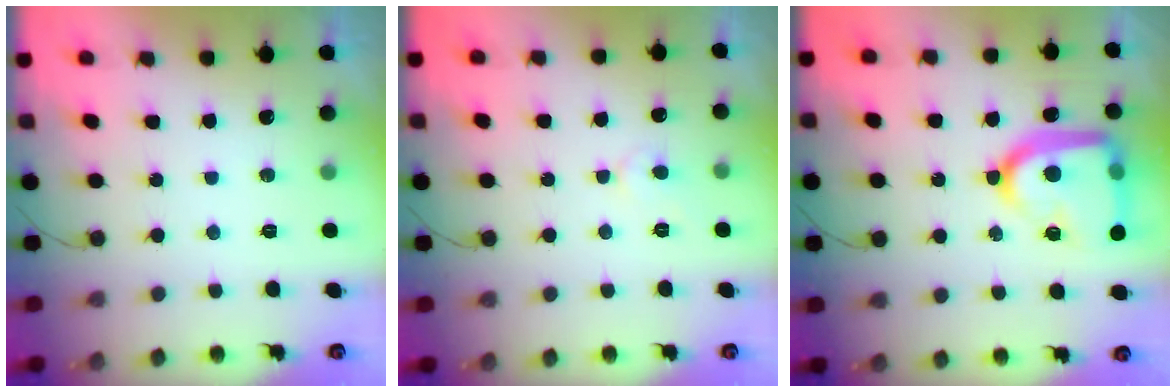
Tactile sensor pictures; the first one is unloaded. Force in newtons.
{"total": 3.9, "press": 3.9, "slide": 0.4}
{"total": 21.7, "press": 21.7, "slide": 1.8}